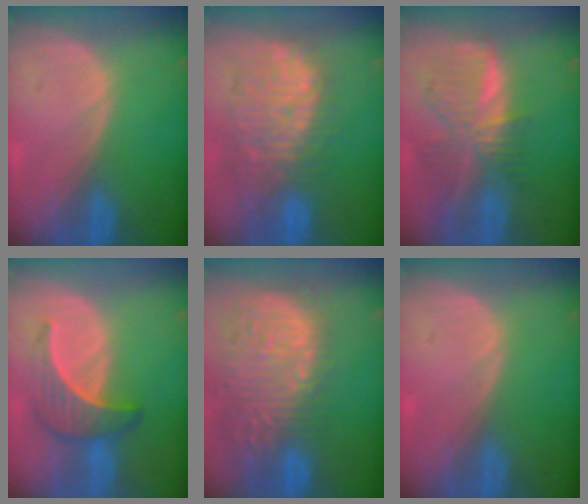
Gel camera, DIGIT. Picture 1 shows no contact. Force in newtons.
{"total": 11.4, "press": 10.4, "slide": 4.7}
{"total": 8.9, "press": 7.8, "slide": 4.4}
{"total": 6.3, "press": 6.1, "slide": 1.6}
{"total": 15.3, "press": 12.6, "slide": 8.7}
{"total": 0.0}